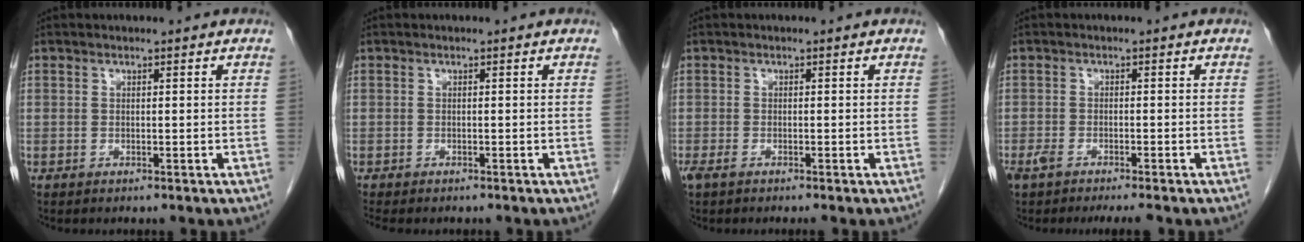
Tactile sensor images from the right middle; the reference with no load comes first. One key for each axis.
{"total": 3.2, "fx": -2.8, "fy": 0.9, "fz": 1.3, "tx": -0.018, "ty": -0.007, "tz": -0.037}
{"total": 2.1, "fx": -1.6, "fy": 0.4, "fz": 1.3, "tx": -0.024, "ty": -0.006, "tz": -0.026}
{"total": 5.6, "fx": -4.4, "fy": 1.0, "fz": 3.3, "tx": -0.049, "ty": -0.007, "tz": -0.069}